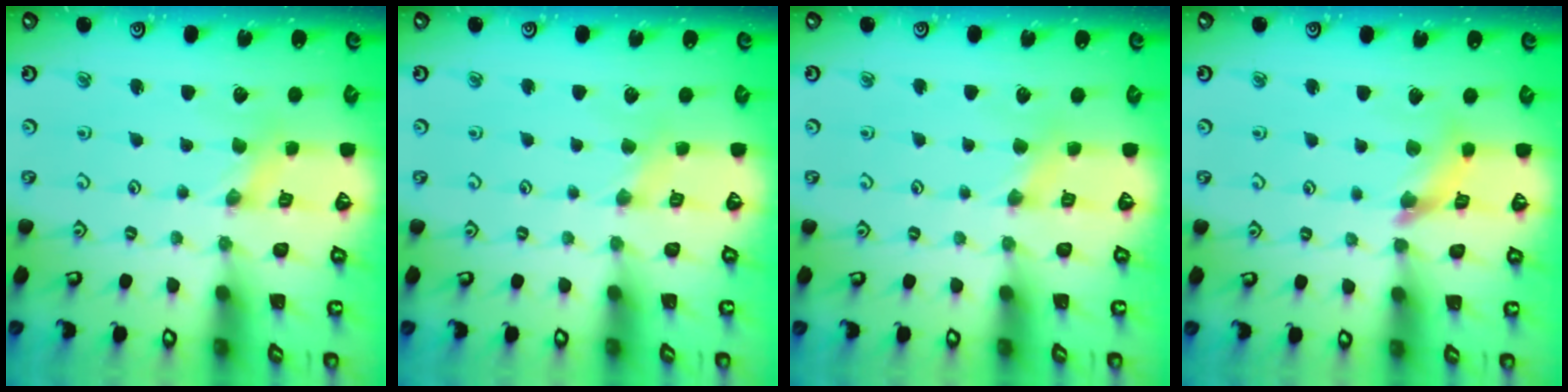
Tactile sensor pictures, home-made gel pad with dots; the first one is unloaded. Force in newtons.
{"total": 2.4, "press": 2.4, "slide": 0.4}
{"total": 2.9, "press": 2.9, "slide": 0.6}
{"total": 6.8, "press": 6.7, "slide": 0.6}